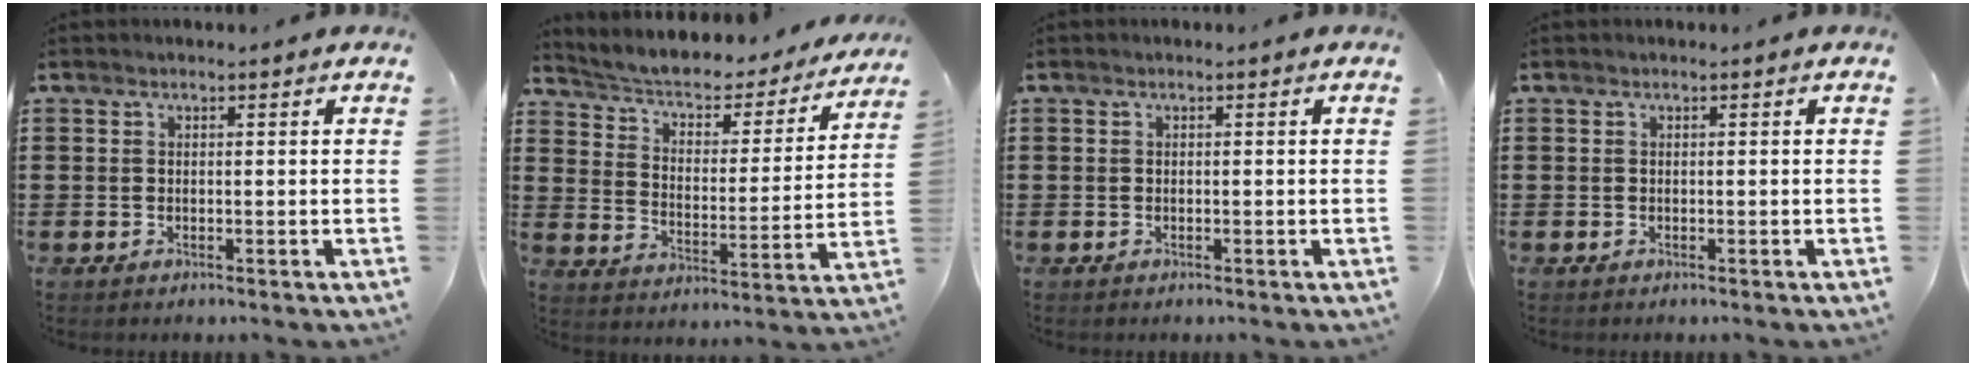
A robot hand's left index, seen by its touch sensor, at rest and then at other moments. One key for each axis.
{"total": 3.6, "fx": 2.7, "fy": 1.7, "fz": 1.6, "tx": -0.050, "ty": -0.024, "tz": 0.035}
{"total": 0.0}
{"total": 0.0}